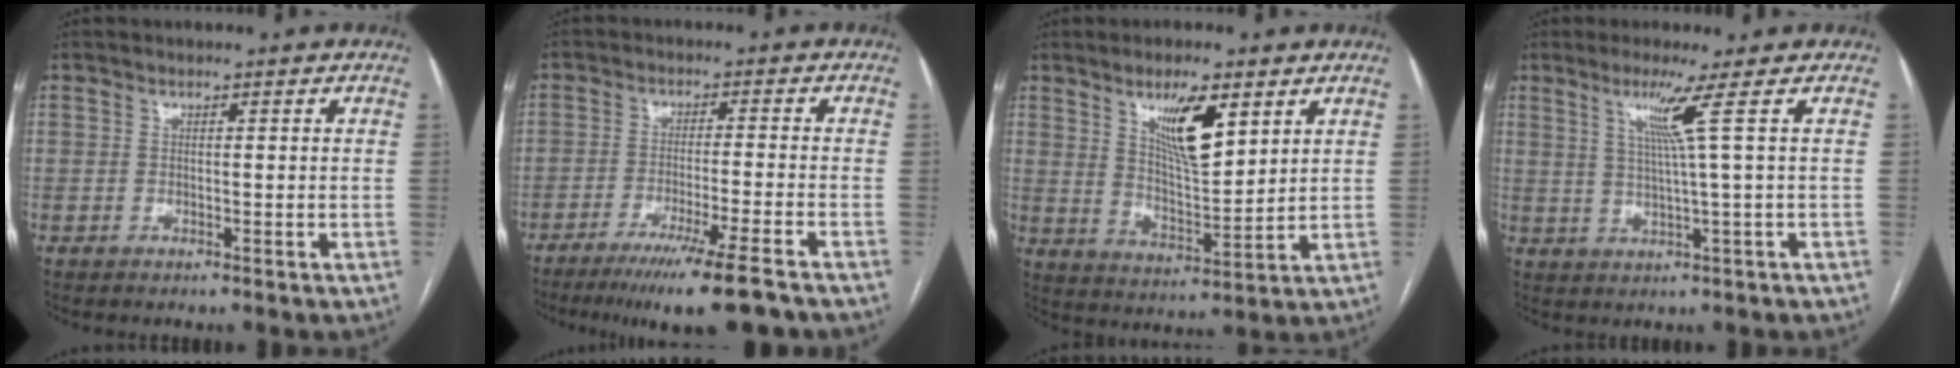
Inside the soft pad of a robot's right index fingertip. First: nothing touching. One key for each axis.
{"total": 12.1, "fx": -9.0, "fy": -0.9, "fz": 8.0, "tx": -0.118, "ty": -0.033, "tz": -0.139}
{"total": 9.6, "fx": 4.9, "fy": 2.2, "fz": 8.0, "tx": -0.145, "ty": -0.006, "tz": 0.094}
{"total": 5.1, "fx": 2.0, "fy": -2.1, "fz": 4.2, "tx": -0.085, "ty": -0.010, "tz": 0.047}